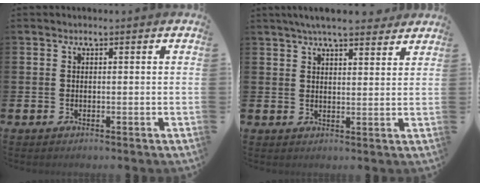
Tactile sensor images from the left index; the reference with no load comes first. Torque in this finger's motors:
{"motor_torque": [0.87, -0.93, 1.06, 0.21]}